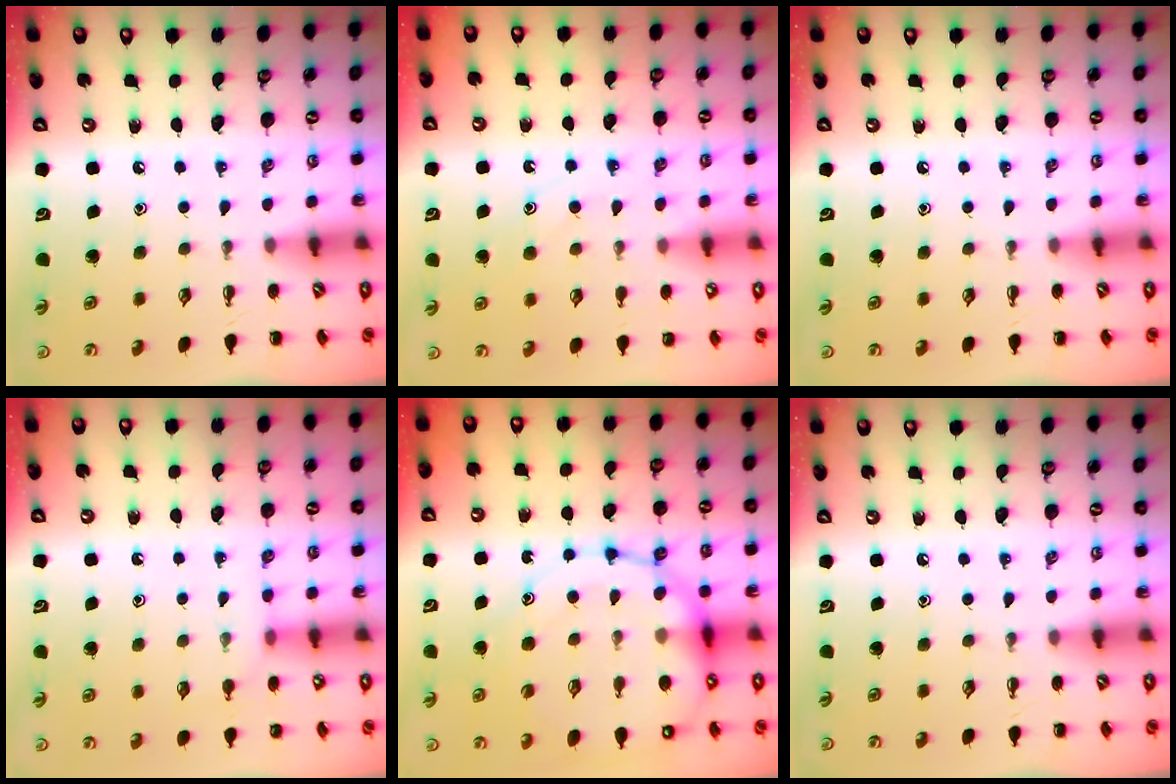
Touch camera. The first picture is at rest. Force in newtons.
{"total": 11.3, "press": 11.3, "slide": 1.0}
{"total": 0.0}
{"total": 5.5, "press": 5.3, "slide": 1.4}
{"total": 20.3, "press": 20.1, "slide": 3.0}
{"total": 0.0}